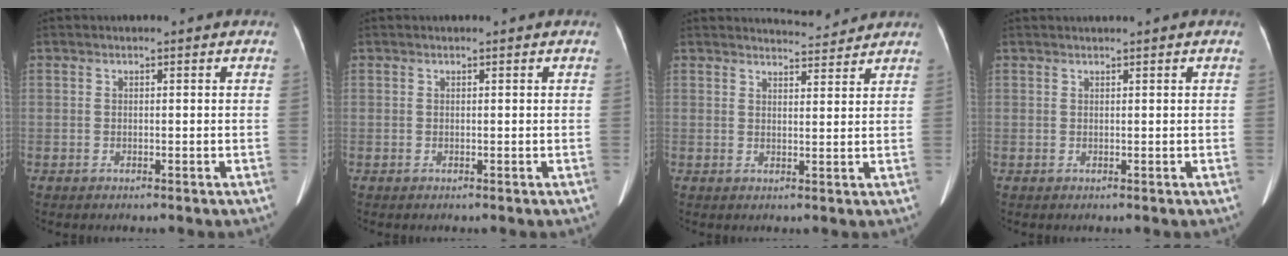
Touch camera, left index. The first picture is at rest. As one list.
[{"total": 0.0}, {"total": 4.5, "force": [4.5, 0.2, 0.0], "torque": [-0.010, 0.005, 0.059]}, {"total": 0.9, "force": [0.8, -0.2, 0.4], "torque": [-0.008, 0.010, 0.020]}]